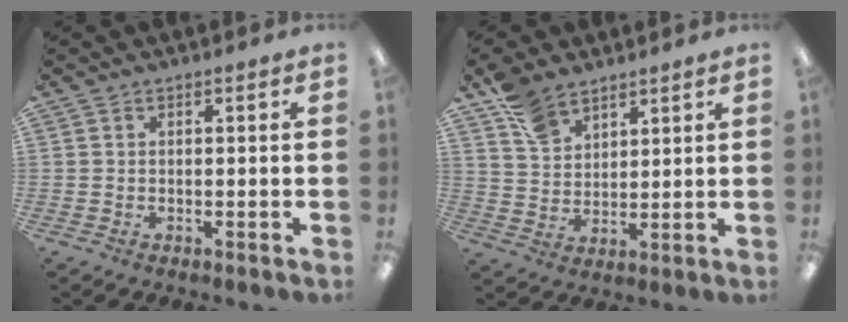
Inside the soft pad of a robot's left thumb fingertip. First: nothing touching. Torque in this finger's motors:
{"motor_torque": [1.09, 0.53, 0.80, -0.48, 0.04]}